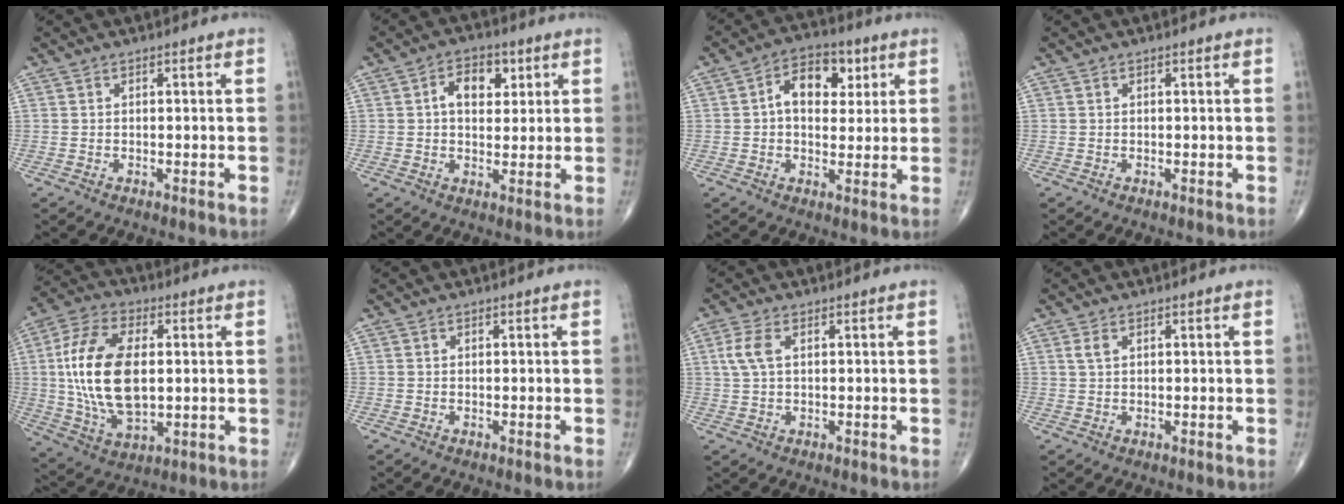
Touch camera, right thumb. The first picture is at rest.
{"total": 7.0, "force": [2.1, 4.6, 4.9], "torque": [-0.048, 0.000, 0.028]}
{"total": 9.6, "force": [2.4, 6.4, 6.7], "torque": [-0.072, 0.007, 0.032]}
{"total": 0.0}
{"total": 18.7, "force": [1.4, 10.0, 15.8], "torque": [-0.312, -0.002, 0.029]}
{"total": 0.0}
{"total": 4.2, "force": [1.1, 2.2, 3.5], "torque": [-0.091, 0.010, 0.020]}
{"total": 1.6, "force": [0.7, 0.9, 1.2], "torque": [-0.026, 0.005, 0.017]}